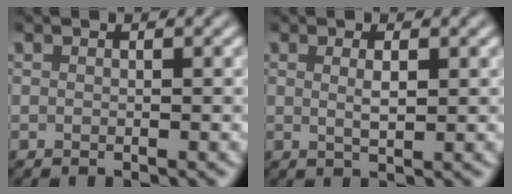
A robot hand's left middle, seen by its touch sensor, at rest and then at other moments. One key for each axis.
{"total": 1.6, "fx": 0.5, "fy": 0.4, "fz": 1.5, "tx": -0.026, "ty": -0.001, "tz": 0.008}